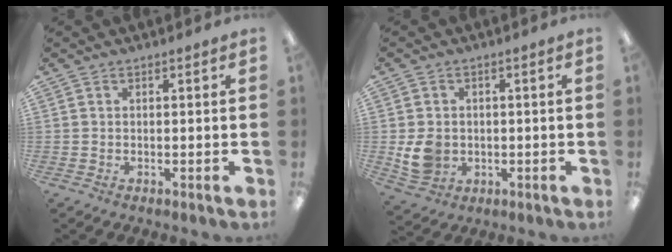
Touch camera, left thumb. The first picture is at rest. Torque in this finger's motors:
{"motor_torque": [-0.28, 0.37, 0.12, -0.10, 0.03]}